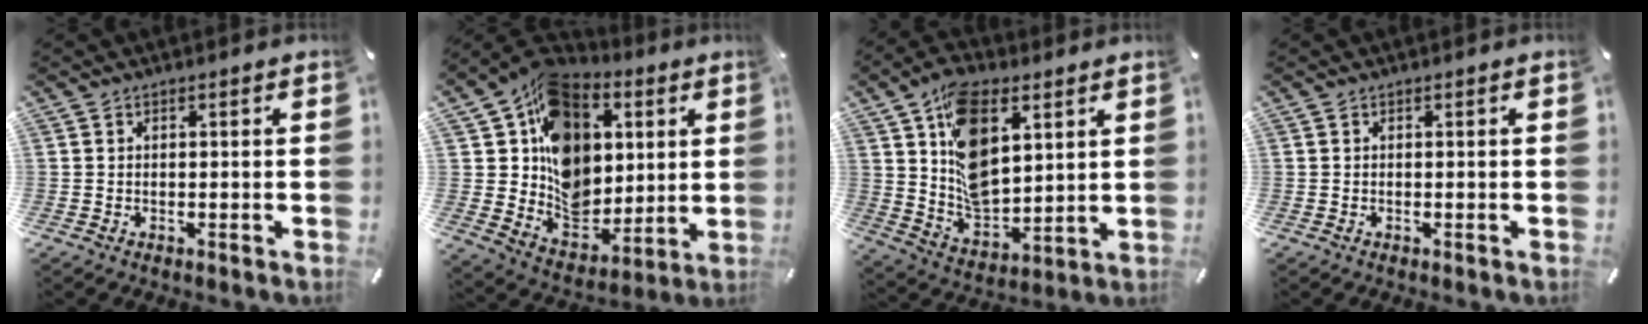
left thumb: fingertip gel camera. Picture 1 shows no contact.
{"total": 15.7, "force": [4.6, 13.2, 7.0], "torque": [-0.118, -0.034, 0.094]}
{"total": 15.1, "force": [6.4, 9.1, 10.1], "torque": [-0.189, -0.021, 0.120]}
{"total": 0.0}